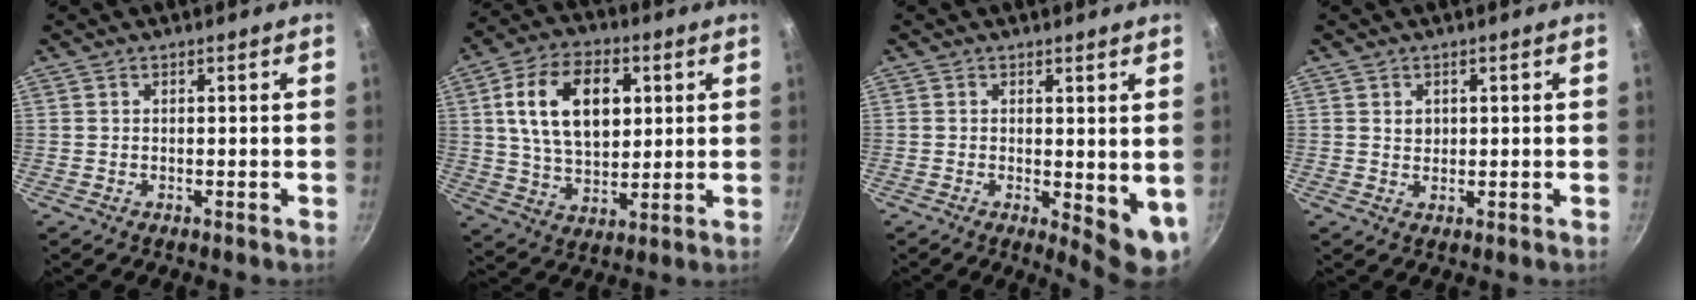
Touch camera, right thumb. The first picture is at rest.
{"total": 16.5, "force": [4.0, 10.5, 12.1], "torque": [-0.186, -0.003, 0.069]}
{"total": 7.0, "force": [0.2, 2.9, 6.4], "torque": [-0.075, -0.017, 0.007]}
{"total": 1.9, "force": [0.6, 1.6, 0.9], "torque": [-0.007, -0.004, 0.010]}